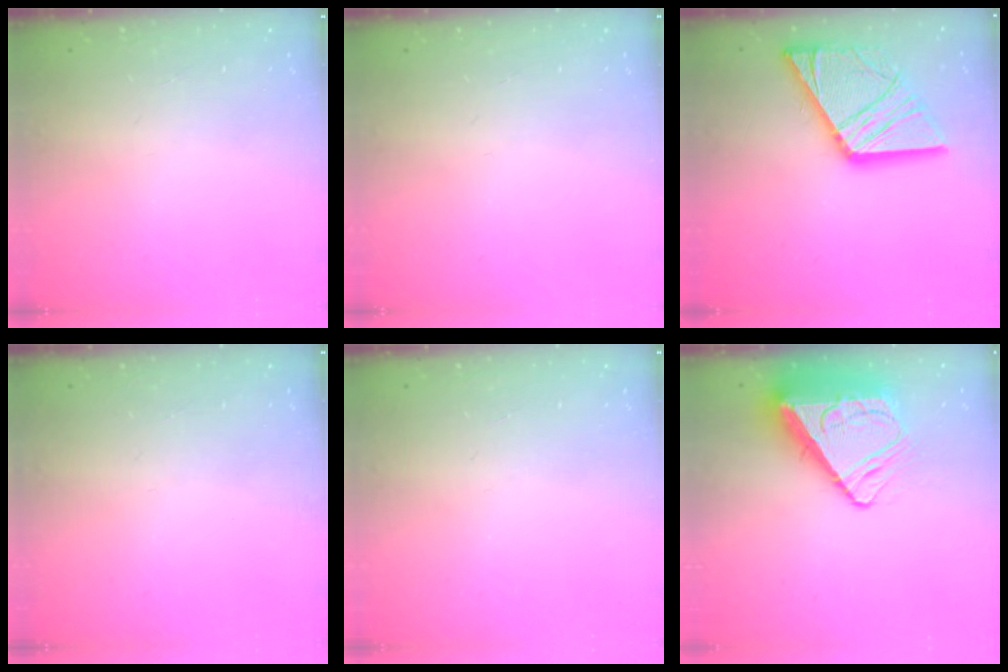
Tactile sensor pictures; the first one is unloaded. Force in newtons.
{"total": 0.0}
{"total": 19.0, "press": 18.9, "slide": 2.4}
{"total": 0.0}
{"total": 0.0}
{"total": 13.6, "press": 13.5, "slide": 1.5}